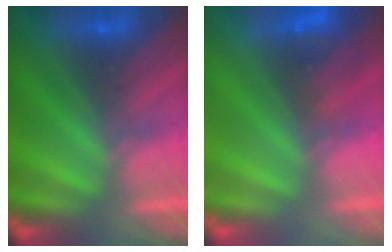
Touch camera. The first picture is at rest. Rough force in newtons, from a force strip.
{"total": 2.7}